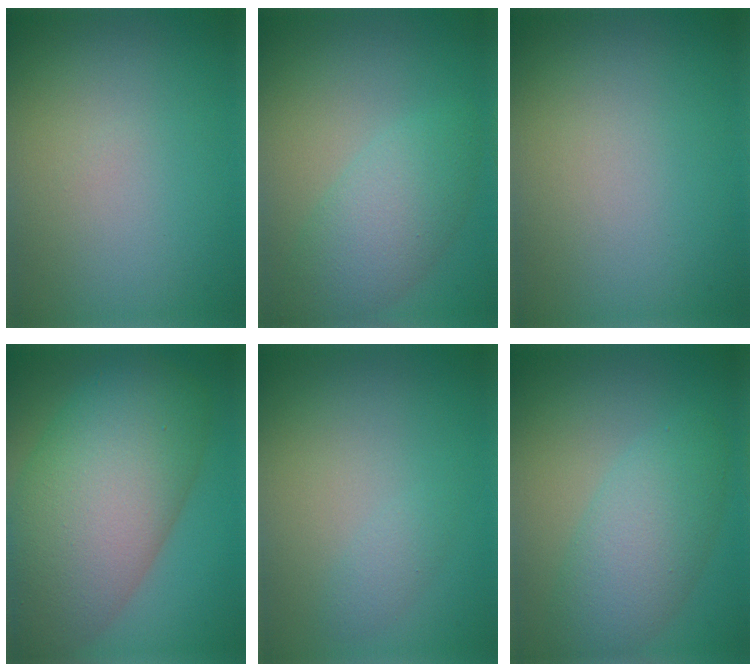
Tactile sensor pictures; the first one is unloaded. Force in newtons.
{"total": 4.5, "press": 4.5, "slide": 0.1}
{"total": 0.0}
{"total": 13.0, "press": 13.0, "slide": 0.6}
{"total": 0.9, "press": 0.9, "slide": 0.0}
{"total": 5.0, "press": 5.0, "slide": 0.3}